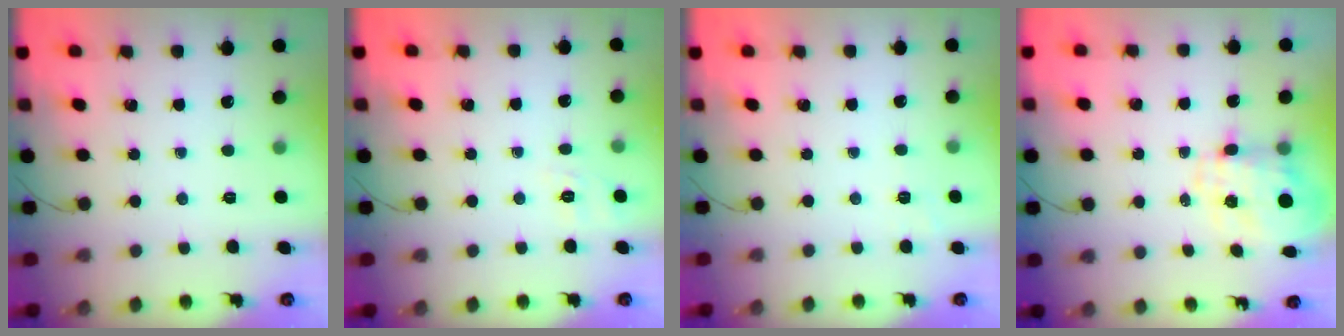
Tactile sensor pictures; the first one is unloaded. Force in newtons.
{"total": 2.0, "press": 0.5, "slide": 1.9}
{"total": 2.0, "press": 1.2, "slide": 1.6}
{"total": 5.8, "press": 5.6, "slide": 1.4}